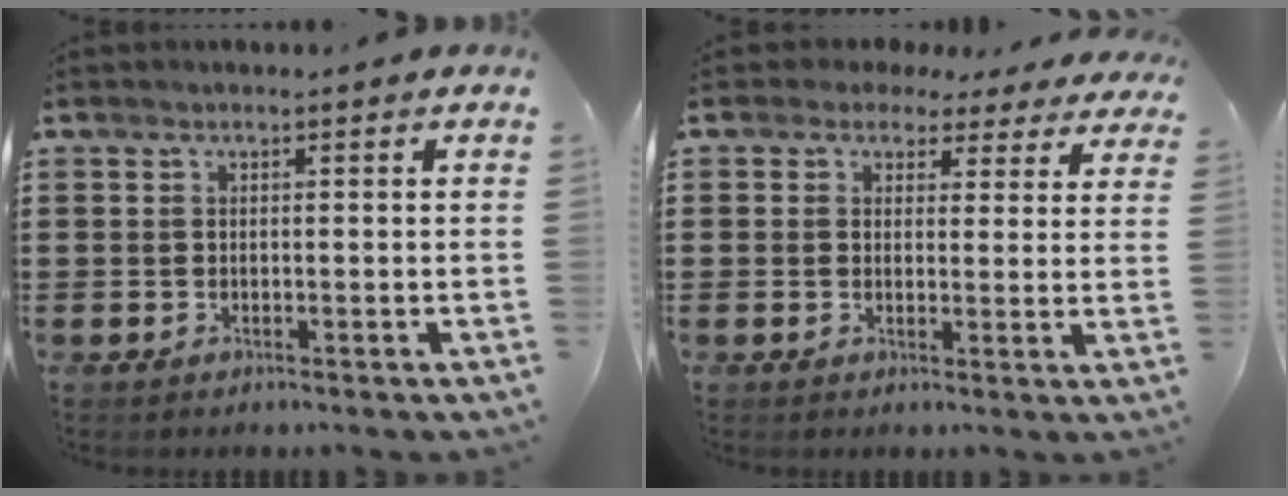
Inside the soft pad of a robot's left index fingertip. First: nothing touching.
{"total": 2.9, "force": [2.2, 1.7, 0.6], "torque": [-0.025, 0.000, 0.040]}